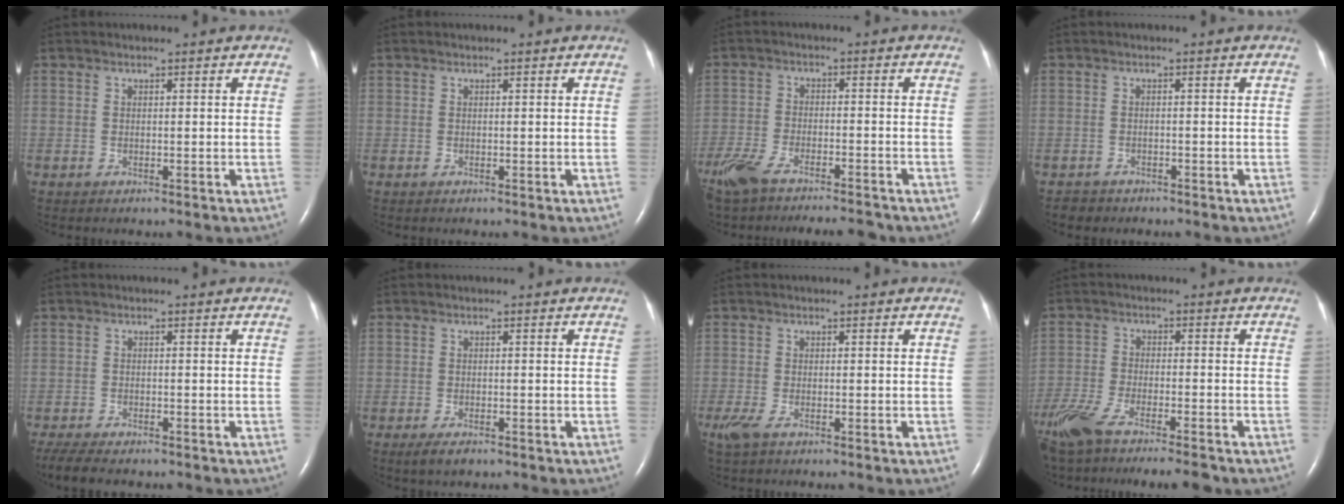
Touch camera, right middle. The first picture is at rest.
{"total": 0.0}
{"total": 13.3, "force": [-11.2, 2.9, 6.5], "torque": [-0.132, -0.010, -0.178]}
{"total": 1.8, "force": [-1.4, 1.0, -0.1], "torque": [-0.009, 0.001, -0.024]}
{"total": 7.2, "force": [-6.0, 1.8, 3.5], "torque": [-0.064, -0.014, -0.094]}
{"total": 2.4, "force": [-1.6, 0.8, 1.5], "torque": [-0.037, -0.005, -0.024]}
{"total": 2.8, "force": [-1.8, 0.8, 2.0], "torque": [-0.057, -0.009, -0.034]}
{"total": 15.0, "force": [-12.1, 2.6, 8.5], "torque": [-0.183, -0.030, -0.201]}